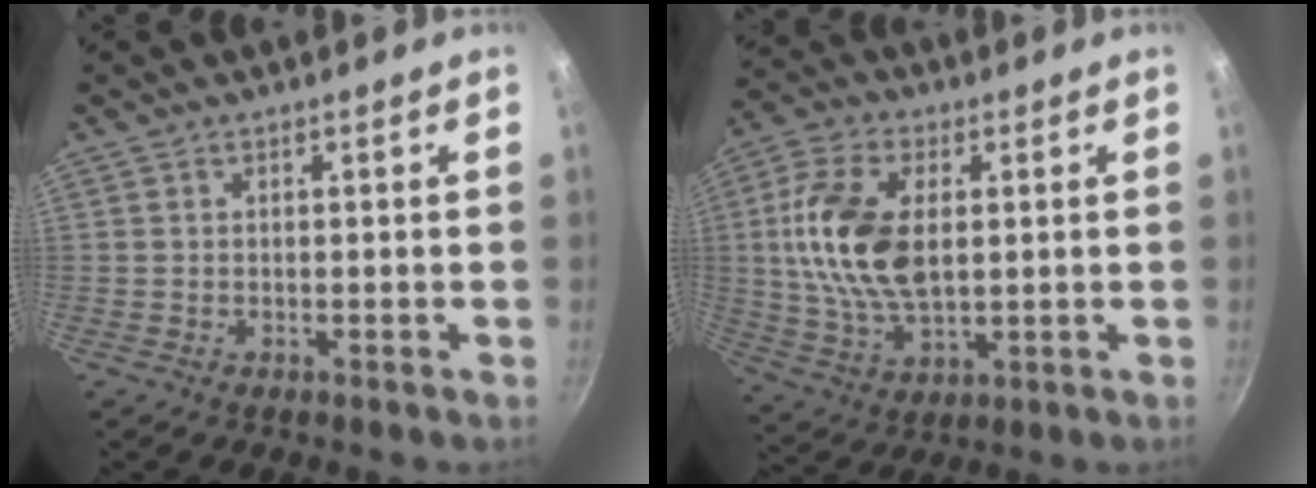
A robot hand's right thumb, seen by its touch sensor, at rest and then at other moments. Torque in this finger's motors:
{"motor_torque": [2.02, 2.17, 1.79, -0.03, 0.20]}